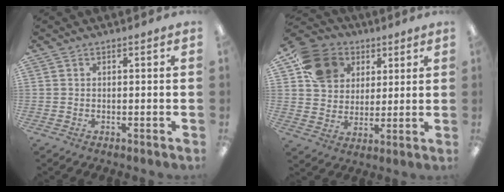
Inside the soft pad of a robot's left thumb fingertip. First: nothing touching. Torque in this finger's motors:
{"motor_torque": [1.82, 1.87, 1.22, -0.26, 0.11]}